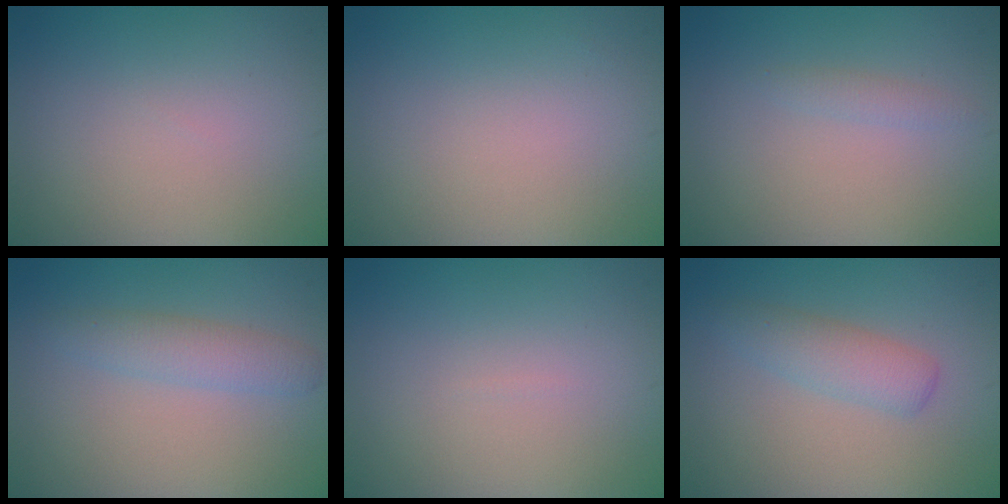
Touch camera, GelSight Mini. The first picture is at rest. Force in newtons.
{"total": 0.0}
{"total": 0.9, "press": 0.9, "slide": 0.1}
{"total": 2.4, "press": 2.4, "slide": 0.1}
{"total": 0.0}
{"total": 2.8, "press": 2.8, "slide": 0.0}